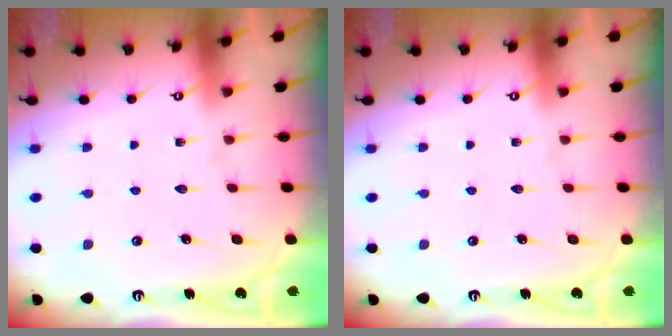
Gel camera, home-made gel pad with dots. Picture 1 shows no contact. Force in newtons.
{"total": 0.0}